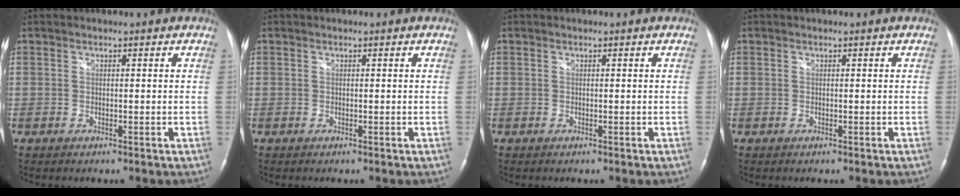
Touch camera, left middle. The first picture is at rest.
{"total": 0.0}
{"total": 0.0}
{"total": 0.0}